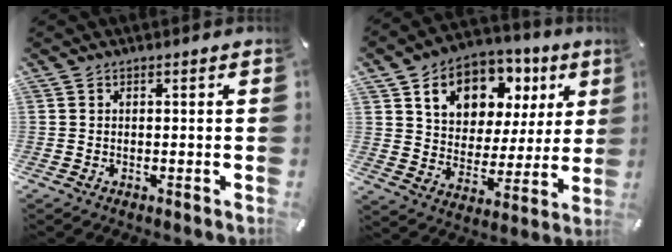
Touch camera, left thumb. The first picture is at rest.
{"total": 14.0, "force": [6.9, 10.4, 6.2], "torque": [-0.103, -0.032, 0.124]}